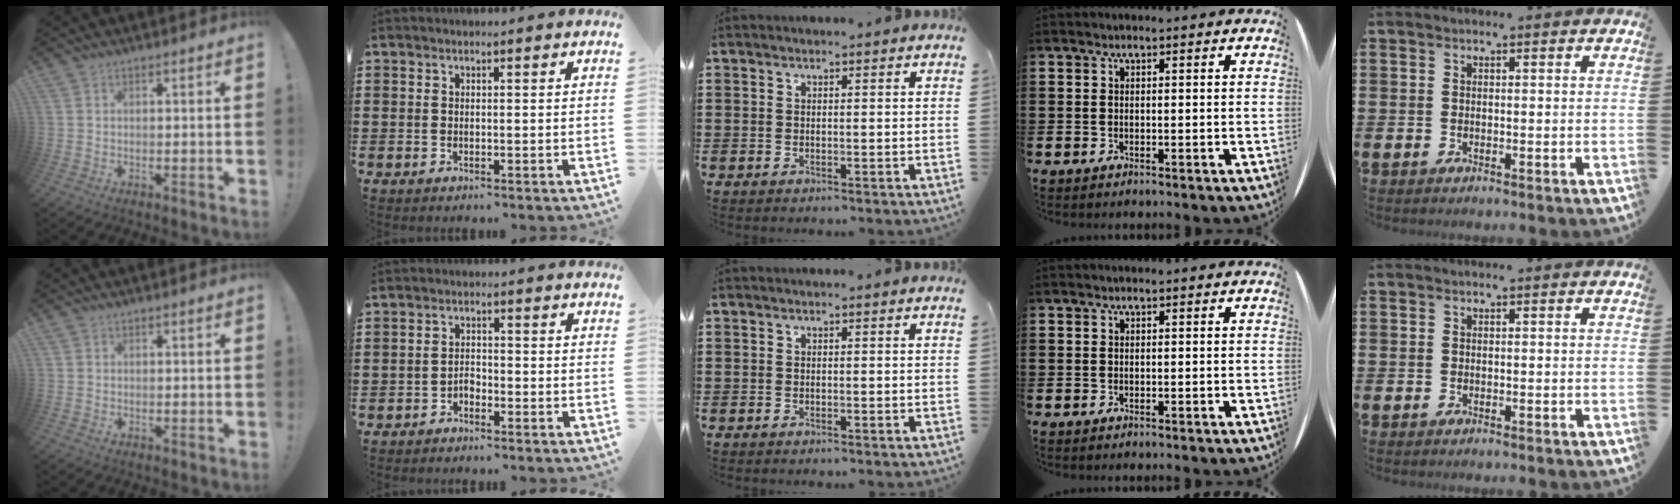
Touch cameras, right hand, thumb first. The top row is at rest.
{"index": {"total": 1.7, "force": [-1.4, 0.8, 0.5], "torque": [-0.014, 0.004, -0.030]}}